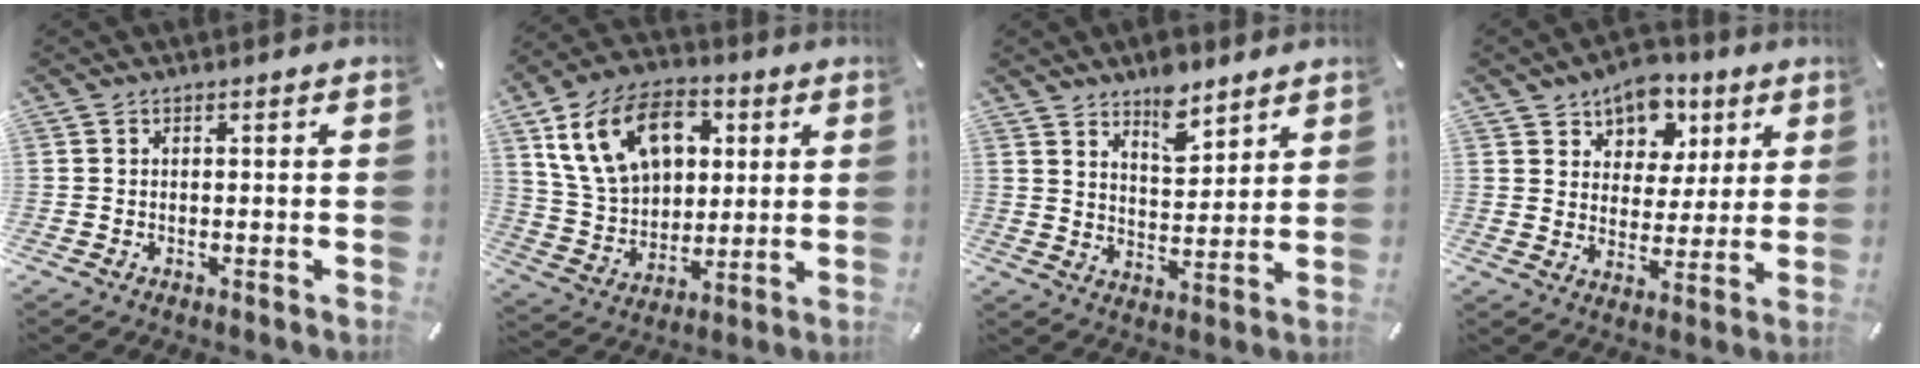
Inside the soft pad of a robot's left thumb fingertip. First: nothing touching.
{"total": 18.1, "force": [6.3, 13.1, 10.8], "torque": [-0.213, -0.001, 0.119]}
{"total": 8.1, "force": [6.6, 3.9, 2.6], "torque": [-0.026, -0.044, 0.118]}
{"total": 10.1, "force": [6.3, 7.4, 2.5], "torque": [-0.037, -0.049, 0.113]}